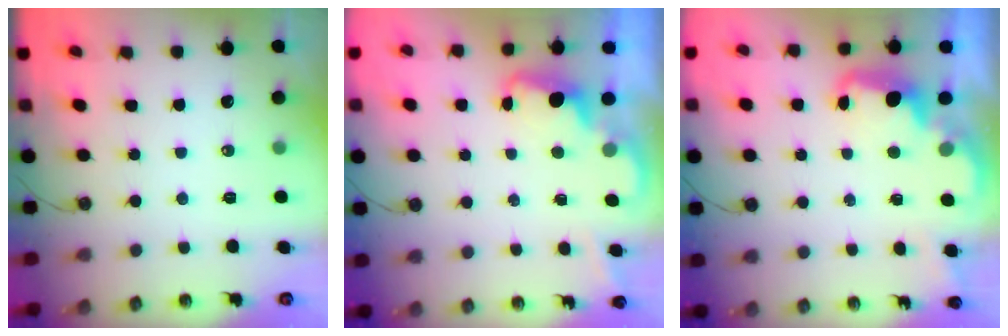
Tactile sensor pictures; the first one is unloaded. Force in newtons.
{"total": 2.0, "press": 1.9, "slide": 0.6}
{"total": 2.8, "press": 2.7, "slide": 0.7}